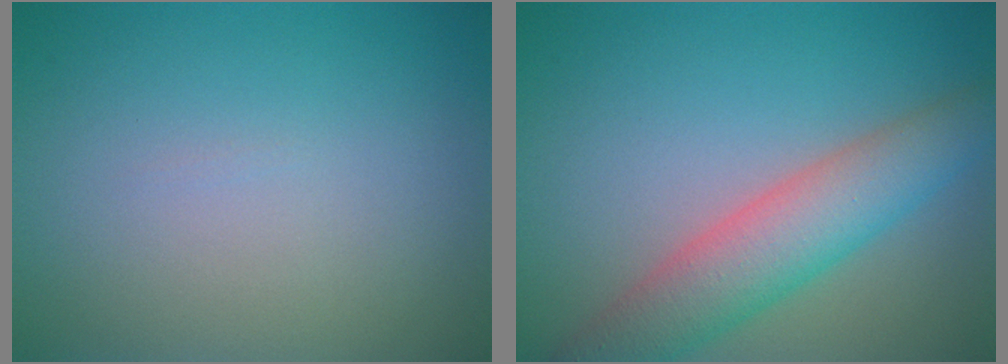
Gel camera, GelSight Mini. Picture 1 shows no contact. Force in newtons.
{"total": 5.8, "press": 5.8, "slide": 0.1}